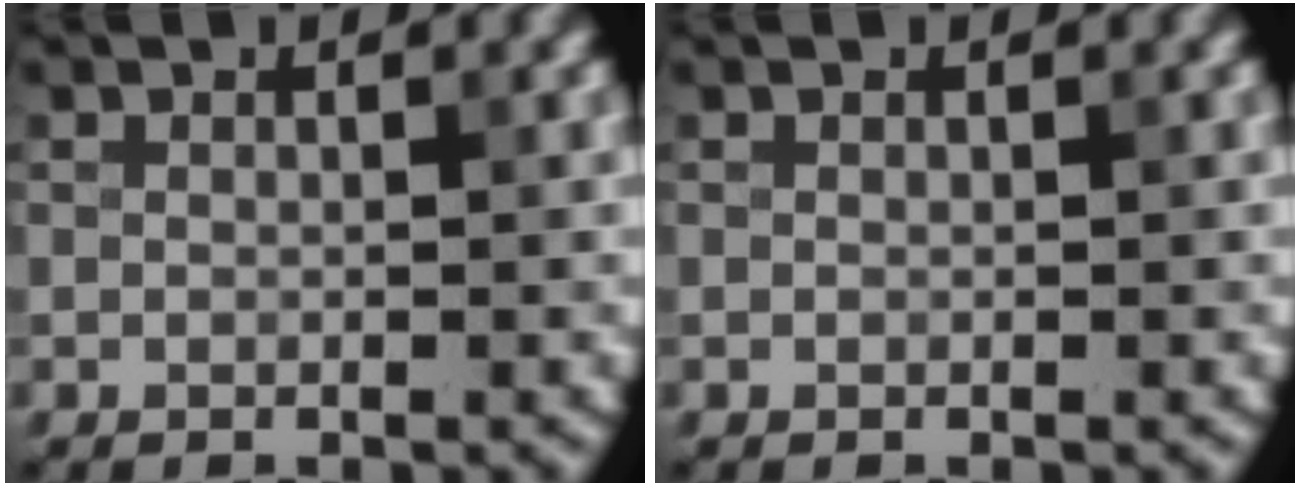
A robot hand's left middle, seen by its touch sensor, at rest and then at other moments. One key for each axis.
{"total": 0.0}